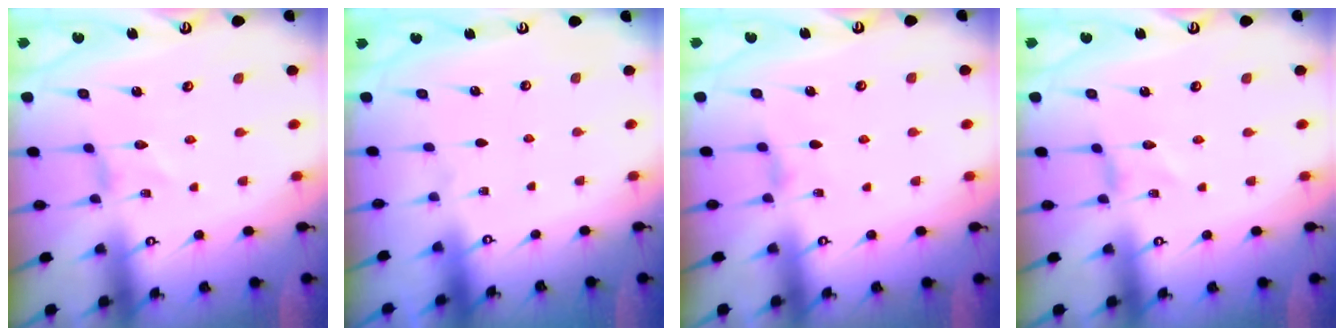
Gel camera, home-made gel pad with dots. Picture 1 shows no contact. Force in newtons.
{"total": 0.0}
{"total": 4.4, "press": 4.4, "slide": 0.6}
{"total": 0.0}